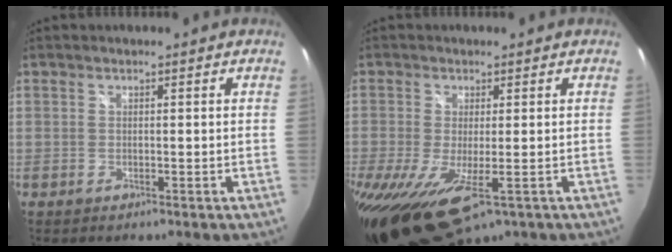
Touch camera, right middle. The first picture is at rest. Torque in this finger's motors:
{"motor_torque": [1.22, -0.92, 0.50, 0.21]}